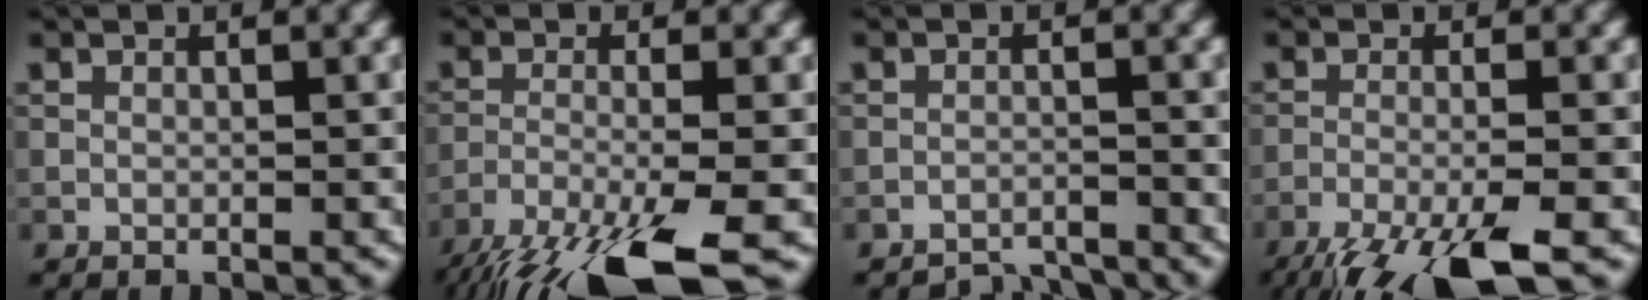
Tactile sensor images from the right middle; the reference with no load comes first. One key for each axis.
{"total": 10.7, "fx": -7.3, "fy": 2.1, "fz": 7.5, "tx": -0.139, "ty": -0.018, "tz": -0.134}
{"total": 3.5, "fx": -3.5, "fy": 0.4, "fz": 0.4, "tx": -0.002, "ty": -0.001, "tz": -0.057}
{"total": 8.9, "fx": -6.3, "fy": 1.8, "fz": 6.1, "tx": -0.101, "ty": -0.020, "tz": -0.117}